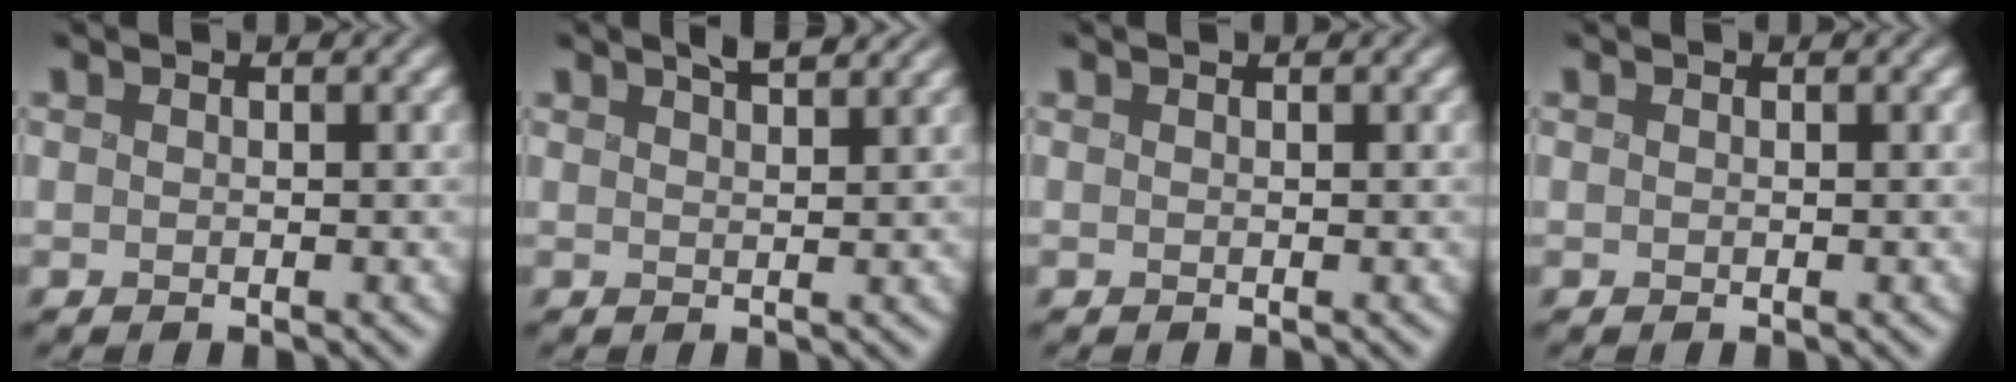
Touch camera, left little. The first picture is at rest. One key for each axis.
{"total": 2.1, "fx": 1.6, "fy": 0.4, "fz": 1.3, "tx": -0.009, "ty": 0.005, "tz": 0.025}
{"total": 0.0}
{"total": 0.0}